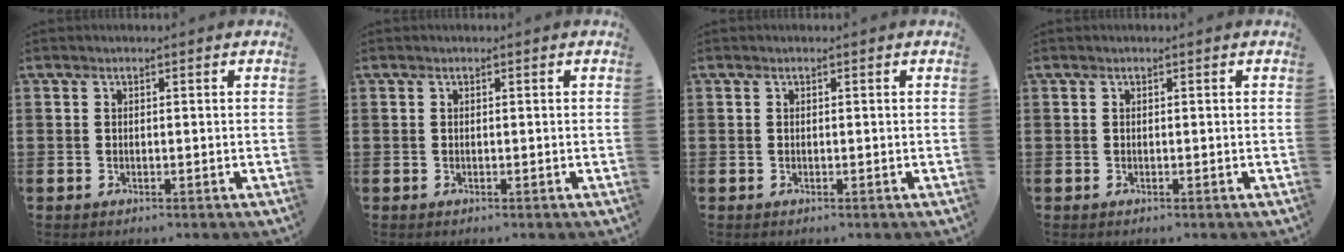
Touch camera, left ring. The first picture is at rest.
{"total": 0.0}
{"total": 0.0}
{"total": 0.0}